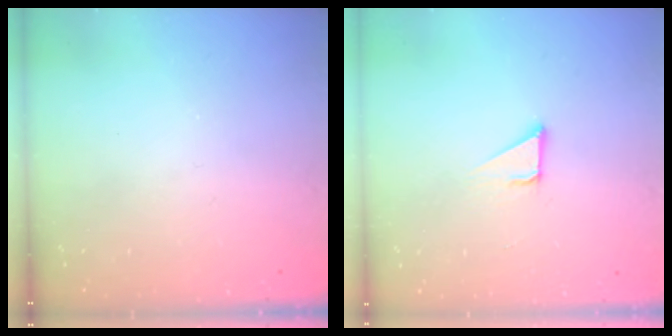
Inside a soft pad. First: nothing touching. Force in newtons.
{"total": 2.1, "press": 2.1, "slide": 0.1}